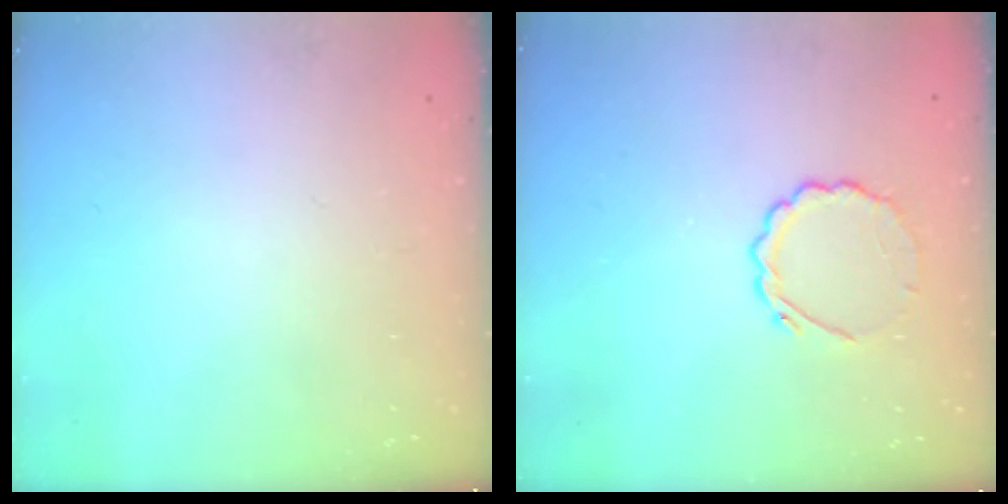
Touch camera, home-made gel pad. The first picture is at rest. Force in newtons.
{"total": 5.6, "press": 5.4, "slide": 1.7}